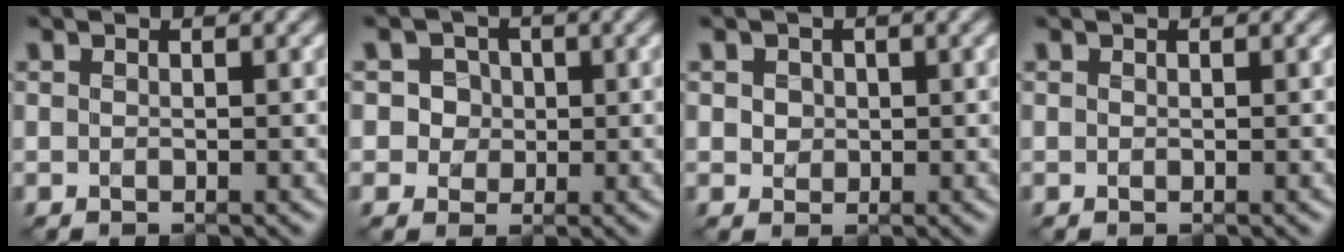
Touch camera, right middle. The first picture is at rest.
{"total": 3.9, "force": [1.2, 3.3, 1.6], "torque": [-0.024, 0.005, 0.013]}
{"total": 2.4, "force": [0.8, 1.9, 1.2], "torque": [-0.039, 0.004, 0.019]}
{"total": 0.0}